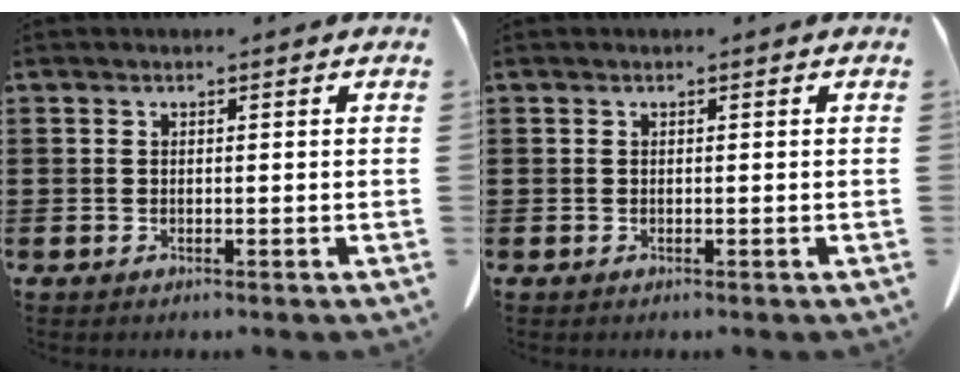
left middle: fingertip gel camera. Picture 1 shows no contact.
{"total": 0.0}